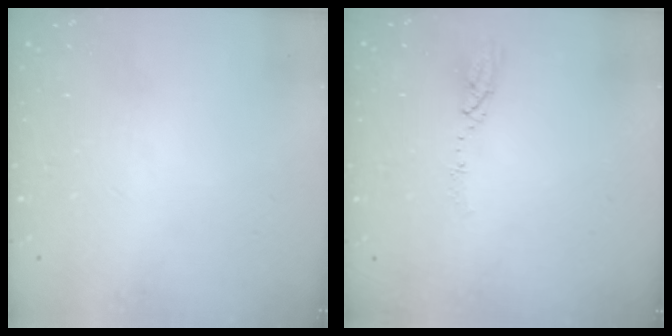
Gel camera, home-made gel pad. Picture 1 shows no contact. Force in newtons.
{"total": 4.0, "press": 4.0, "slide": 0.4}